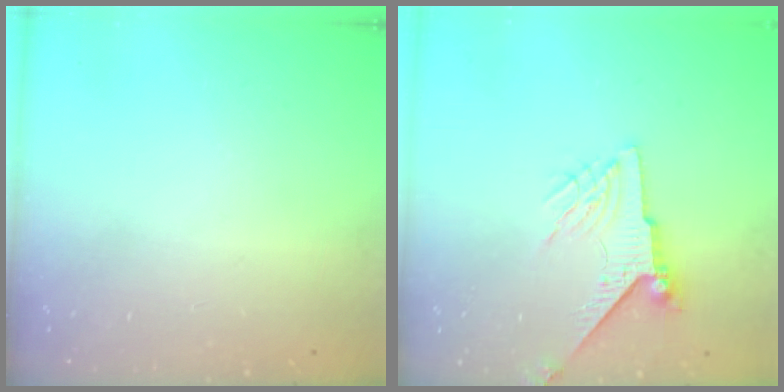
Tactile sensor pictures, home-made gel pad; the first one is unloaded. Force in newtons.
{"total": 7.0, "press": 6.9, "slide": 1.0}